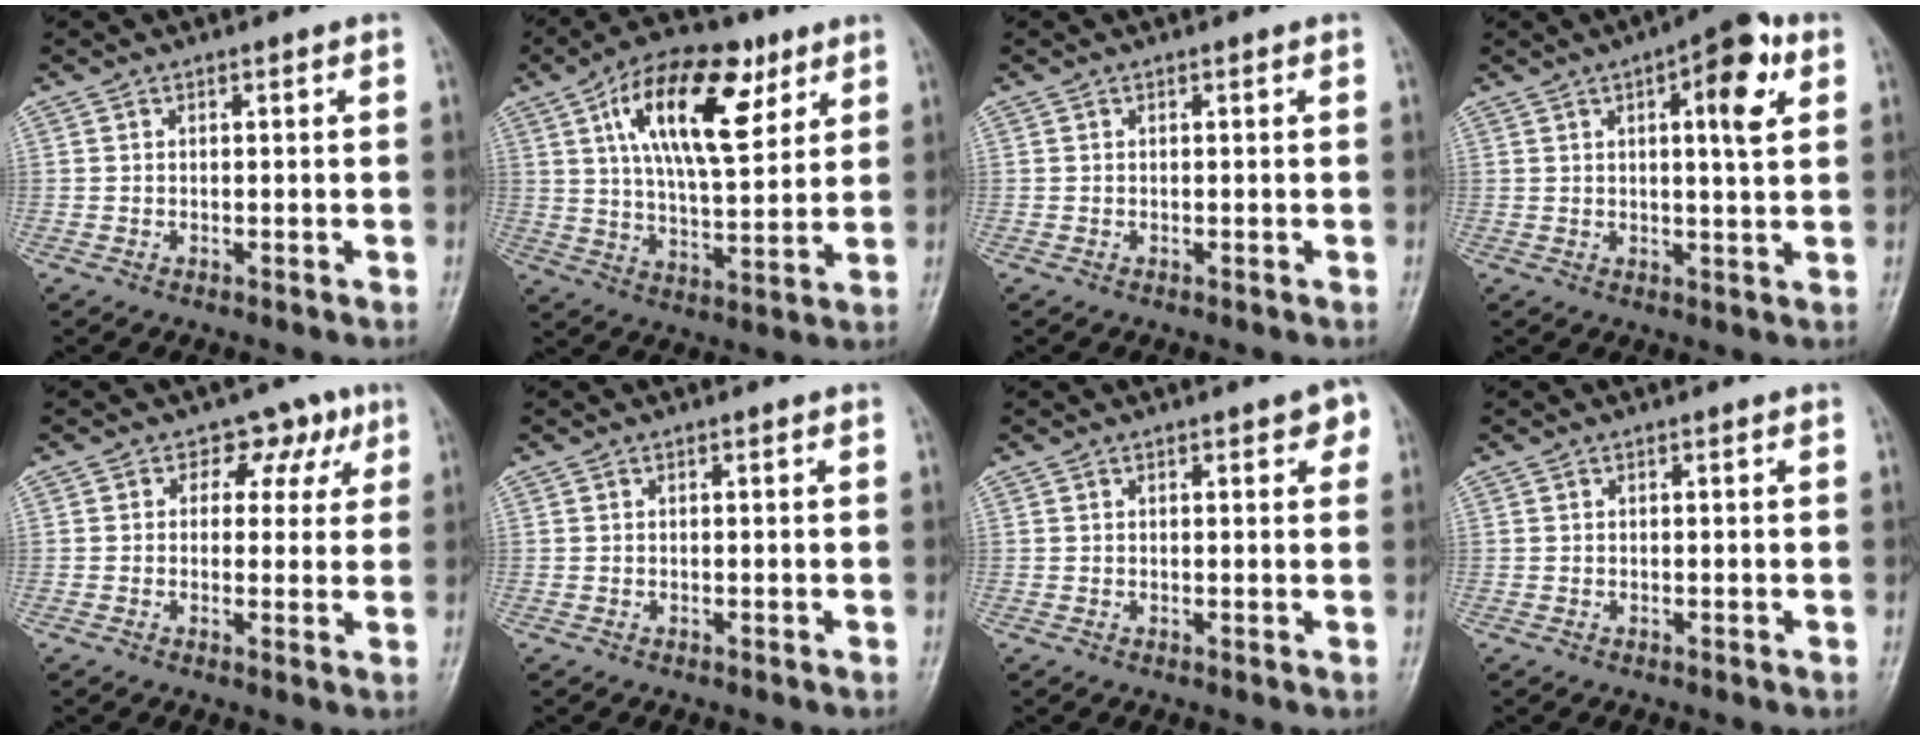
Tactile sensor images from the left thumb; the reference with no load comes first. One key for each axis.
{"total": 18.2, "fx": 7.8, "fy": 8.3, "fz": 14.2, "tx": -0.207, "ty": -0.020, "tz": 0.129}
{"total": 0.0}
{"total": 10.0, "fx": 3.7, "fy": 3.1, "fz": 8.8, "tx": -0.107, "ty": -0.001, "tz": 0.046}
{"total": 5.6, "fx": 2.4, "fy": 4.5, "fz": 2.3, "tx": 0.014, "ty": 0.002, "tz": 0.022}
{"total": 0.0}
{"total": 3.6, "fx": 1.6, "fy": 1.5, "fz": 2.8, "tx": -0.017, "ty": 0.000, "tz": 0.012}
{"total": 0.0}